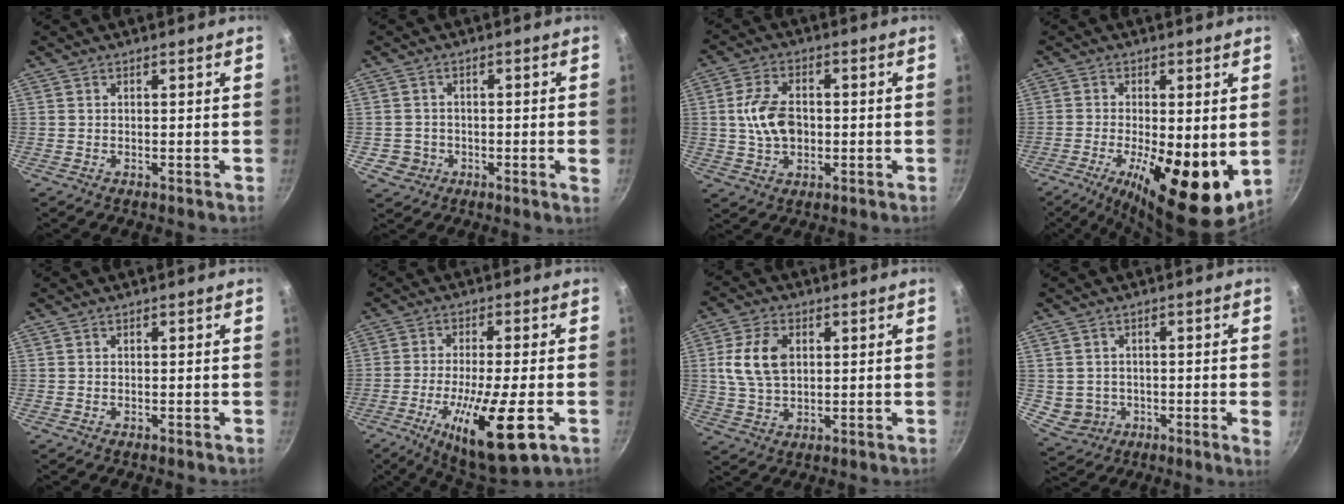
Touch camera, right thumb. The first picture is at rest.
{"total": 4.4, "force": [-0.9, 3.1, 2.9], "torque": [-0.028, 0.008, -0.011]}
{"total": 9.3, "force": [0.0, 6.1, 7.0], "torque": [-0.120, 0.012, -0.004]}
{"total": 15.7, "force": [-3.0, 5.7, 14.4], "torque": [-0.229, -0.019, -0.042]}
{"total": 0.0}
{"total": 16.0, "force": [-5.6, 3.7, 14.5], "torque": [-0.251, 0.003, -0.093]}
{"total": 9.5, "force": [1.9, 6.2, 7.0], "torque": [-0.123, 0.001, 0.035]}
{"total": 6.3, "force": [-0.7, 4.1, 4.7], "torque": [-0.060, -0.003, 0.000]}